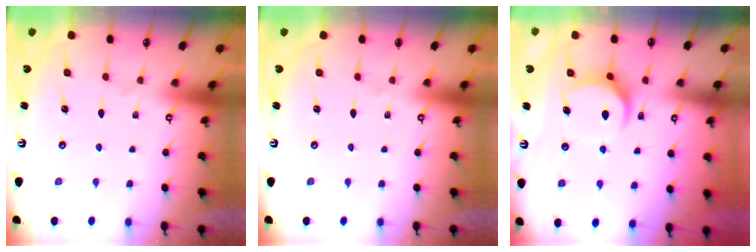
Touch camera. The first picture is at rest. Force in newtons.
{"total": 0.0}
{"total": 8.9, "press": 8.8, "slide": 0.9}